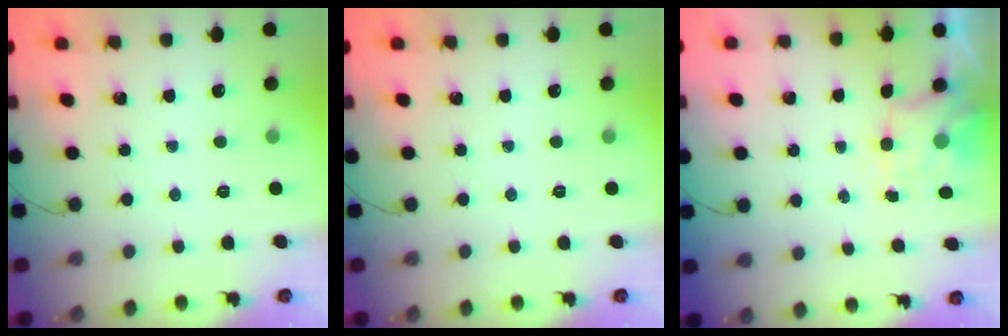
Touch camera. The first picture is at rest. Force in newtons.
{"total": 0.0}
{"total": 2.0, "press": 1.9, "slide": 0.5}